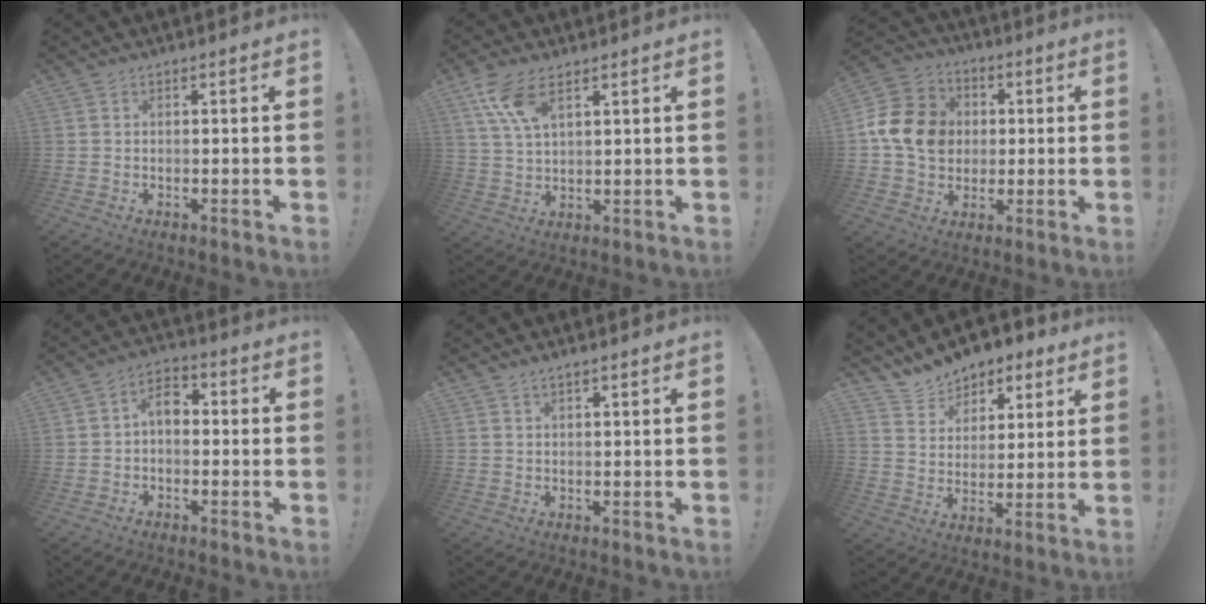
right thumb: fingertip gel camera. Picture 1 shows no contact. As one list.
[{"total": 9.3, "force": [5.6, 3.9, 6.4], "torque": [-0.131, -0.019, 0.105]}, {"total": 15.0, "force": [1.1, 12.8, 7.8], "torque": [-0.121, 0.008, 0.027]}, {"total": 5.8, "force": [-0.3, 3.6, 4.5], "torque": [-0.083, 0.006, -0.006]}, {"total": 1.2, "force": [1.0, 0.0, 0.8], "torque": [-0.019, 0.002, 0.018]}, {"total": 10.0, "force": [8.3, 5.3, 1.6], "torque": [-0.030, -0.066, 0.158]}]